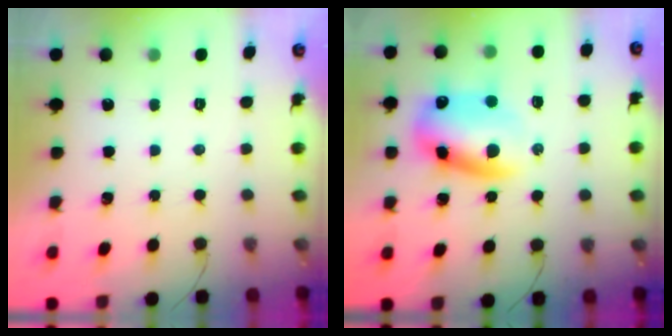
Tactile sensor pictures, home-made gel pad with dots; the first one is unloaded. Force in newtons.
{"total": 13.4, "press": 13.1, "slide": 2.9}